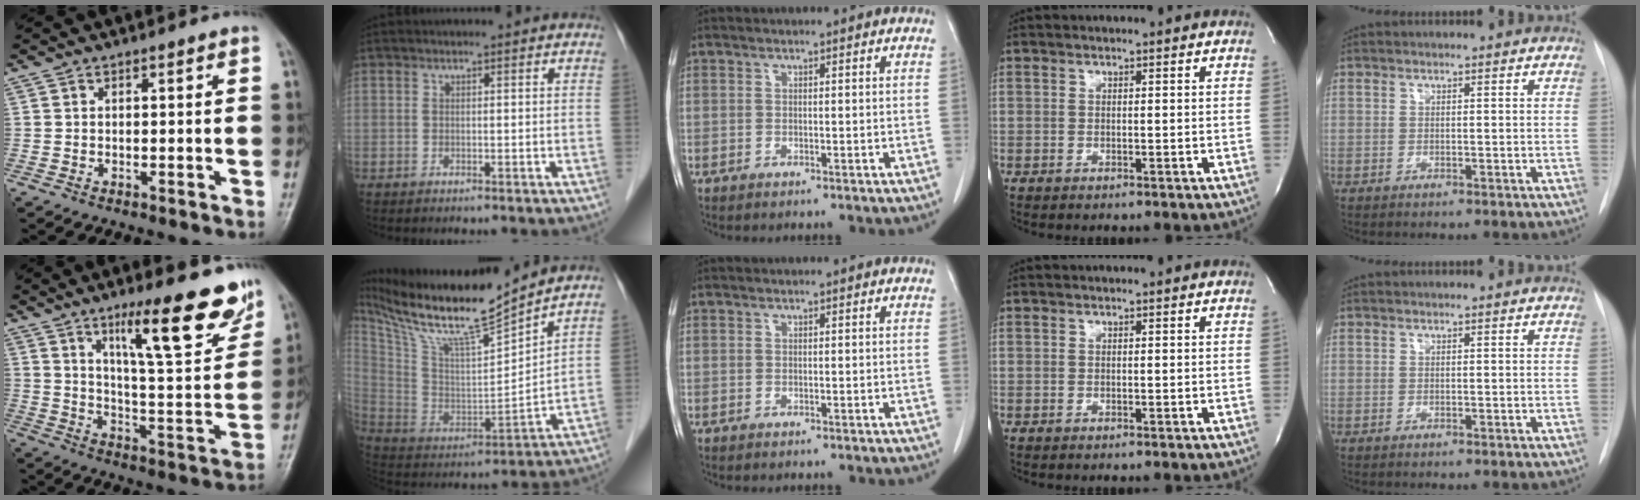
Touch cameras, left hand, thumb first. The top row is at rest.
{"thumb": {"total": 17.4, "force": [11.2, 3.6, 12.9], "torque": [-0.156, -0.068, 0.177]}, "index": {"total": 17.6, "force": [15.1, 0.0, 9.0], "torque": [-0.174, -0.008, 0.277]}}